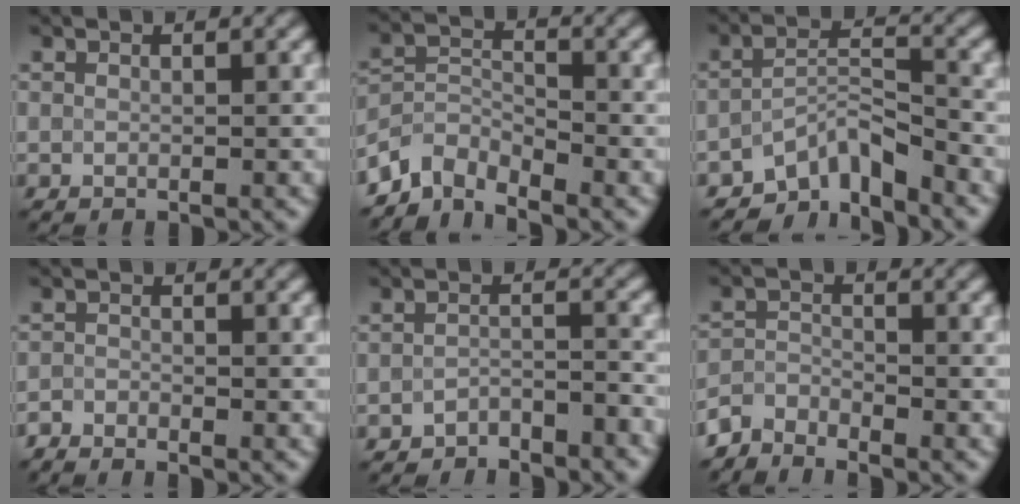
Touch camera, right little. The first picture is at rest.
{"total": 3.7, "force": [-3.4, 1.3, 0.8], "torque": [-0.010, 0.001, -0.081]}
{"total": 4.8, "force": [-4.0, 1.5, 2.3], "torque": [-0.027, 0.007, -0.077]}
{"total": 1.6, "force": [-1.5, 0.1, 0.3], "torque": [-0.009, -0.002, -0.036]}
{"total": 2.6, "force": [-2.4, 0.5, 0.7], "torque": [-0.015, 0.005, -0.047]}
{"total": 2.6, "force": [-2.5, 0.6, 0.3], "torque": [-0.006, 0.000, -0.063]}